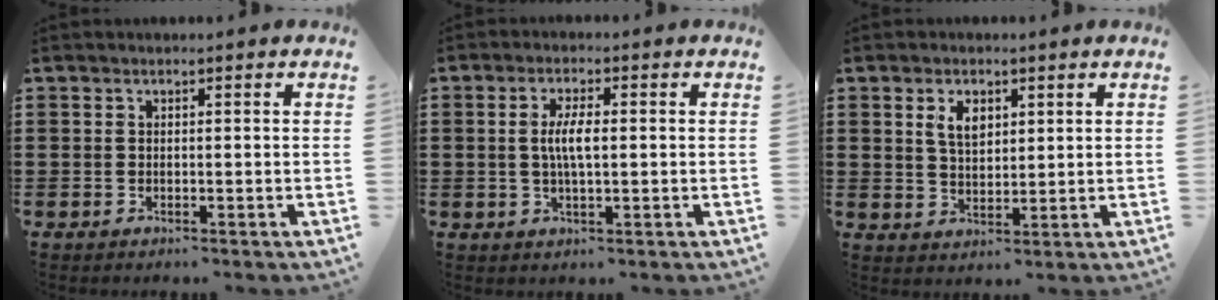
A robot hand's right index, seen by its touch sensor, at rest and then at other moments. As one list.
[{"total": 4.3, "force": [0.2, 1.1, 4.1], "torque": [-0.084, -0.002, -0.001]}, {"total": 3.9, "force": [1.8, 2.2, 2.7], "torque": [-0.061, 0.010, 0.031]}]